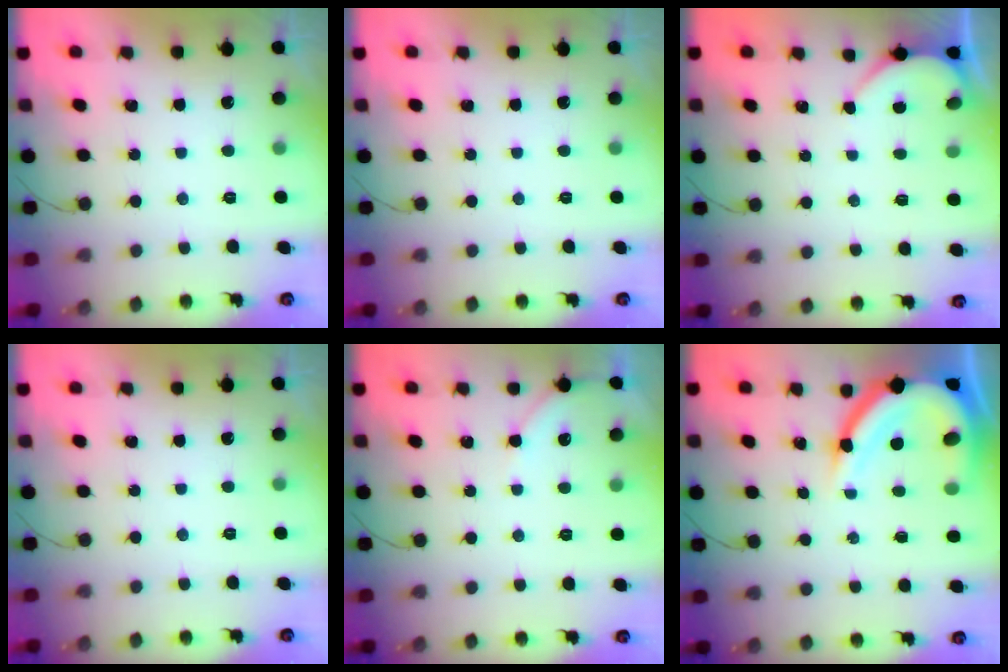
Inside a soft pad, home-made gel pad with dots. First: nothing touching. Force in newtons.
{"total": 0.0}
{"total": 1.6, "press": 1.6, "slide": 0.2}
{"total": 0.0}
{"total": 3.9, "press": 3.9, "slide": 0.5}
{"total": 14.8, "press": 14.7, "slide": 1.4}